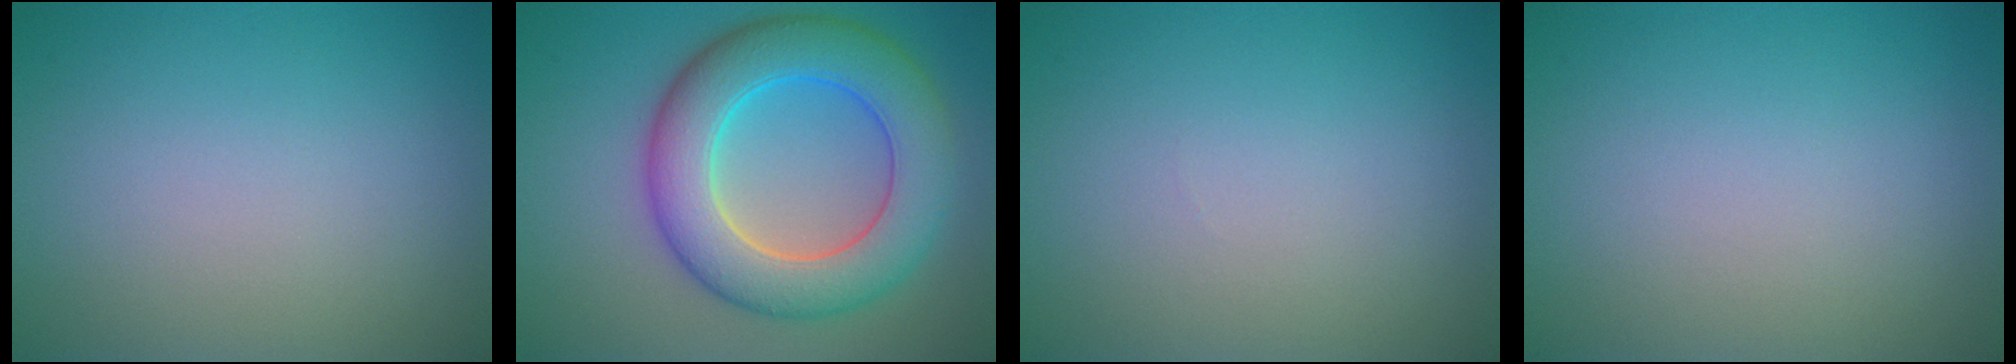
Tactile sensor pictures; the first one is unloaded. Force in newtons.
{"total": 9.0, "press": 9.0, "slide": 0.3}
{"total": 0.0}
{"total": 0.0}